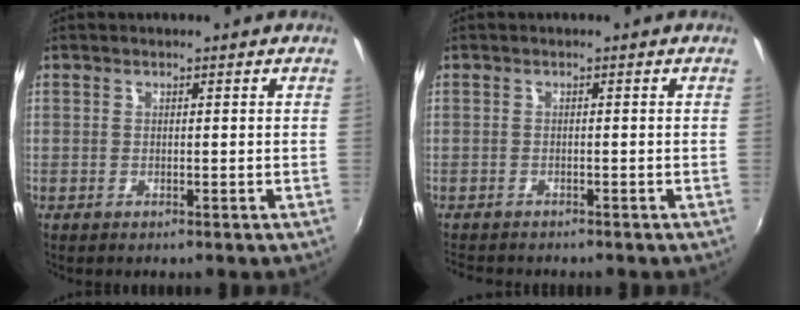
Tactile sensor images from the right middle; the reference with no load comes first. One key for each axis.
{"total": 3.4, "fx": -3.1, "fy": 0.6, "fz": 1.0, "tx": -0.029, "ty": -0.017, "tz": -0.052}